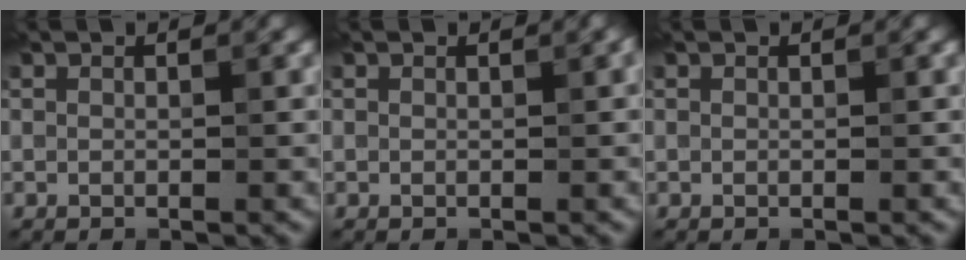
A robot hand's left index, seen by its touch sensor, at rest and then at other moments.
{"total": 0.0}
{"total": 0.0}